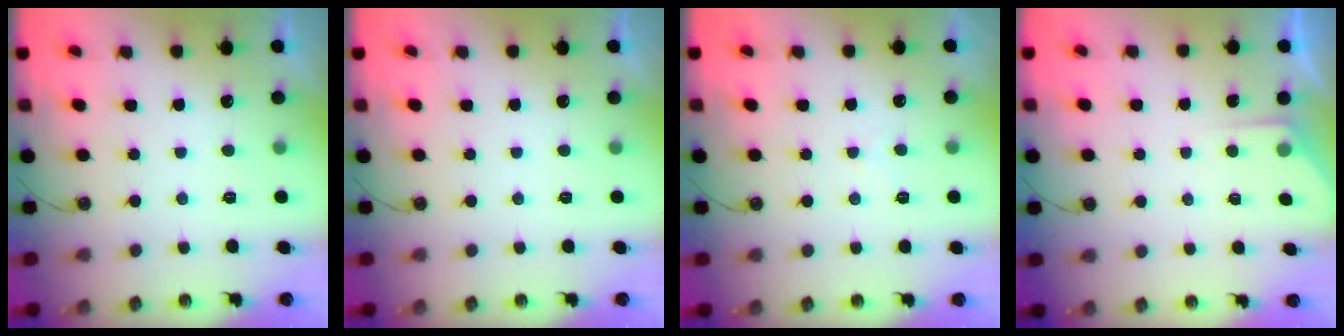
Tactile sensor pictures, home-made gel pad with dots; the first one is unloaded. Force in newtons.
{"total": 0.0}
{"total": 3.8, "press": 3.8, "slide": 0.5}
{"total": 3.6, "press": 3.6, "slide": 0.3}